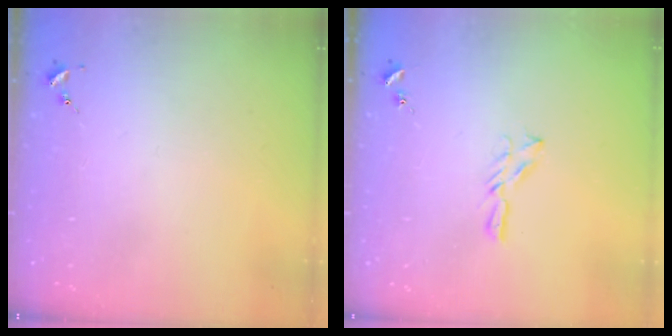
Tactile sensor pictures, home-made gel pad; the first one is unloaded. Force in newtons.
{"total": 5.9, "press": 5.9, "slide": 0.1}